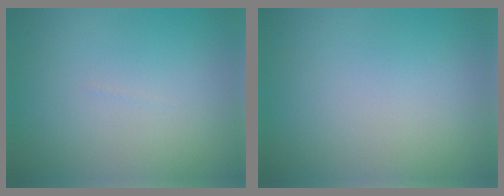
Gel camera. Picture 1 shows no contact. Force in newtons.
{"total": 0.0}